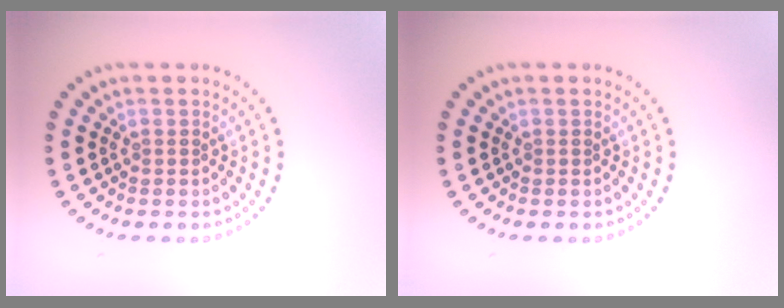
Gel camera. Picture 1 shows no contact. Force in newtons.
{"total": 0.0}